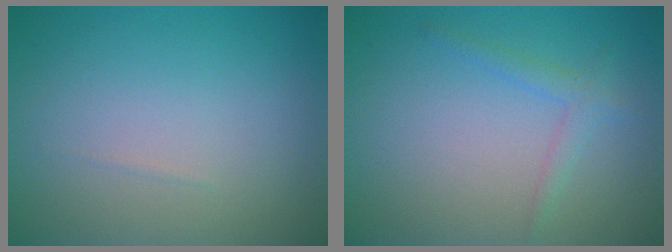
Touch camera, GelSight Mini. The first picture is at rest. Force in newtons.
{"total": 1.5, "press": 1.5, "slide": 0.0}